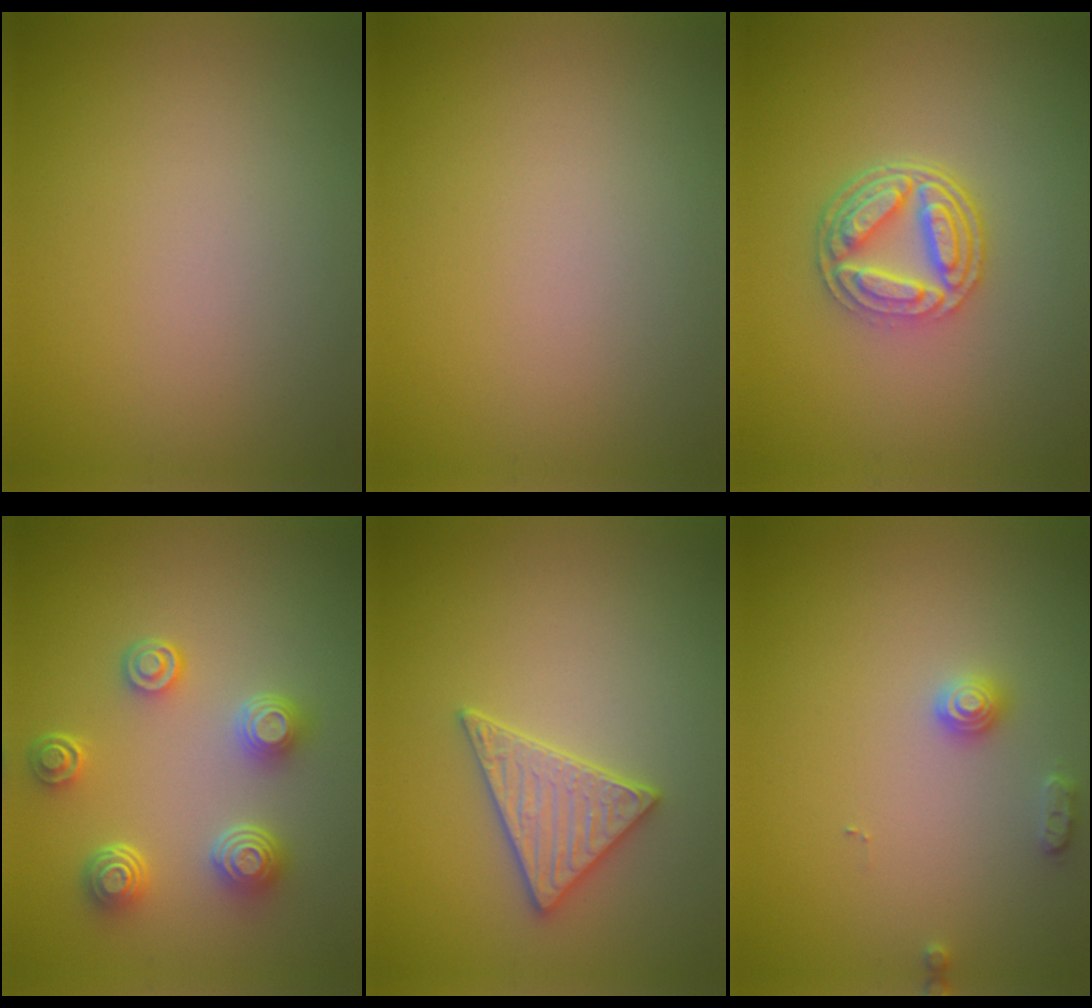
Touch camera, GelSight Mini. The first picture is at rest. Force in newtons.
{"total": 0.0}
{"total": 5.1, "press": 3.7, "slide": 3.4}
{"total": 4.5, "press": 3.5, "slide": 2.8}
{"total": 3.0, "press": 2.9, "slide": 0.7}
{"total": 1.7, "press": 1.7, "slide": 0.3}